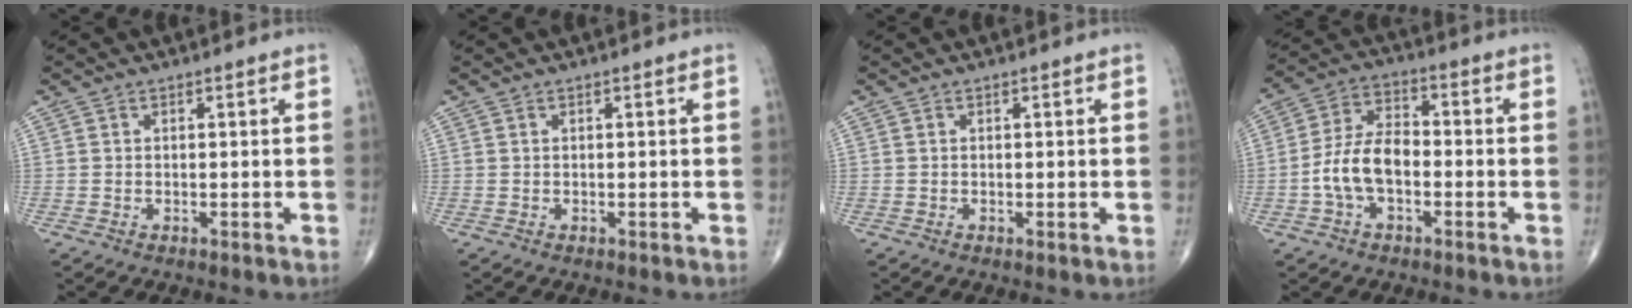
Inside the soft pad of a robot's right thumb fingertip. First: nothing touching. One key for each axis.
{"total": 0.0}
{"total": 0.0}
{"total": 9.5, "fx": -2.4, "fy": 5.3, "fz": 7.4, "tx": -0.143, "ty": 0.034, "tz": -0.053}